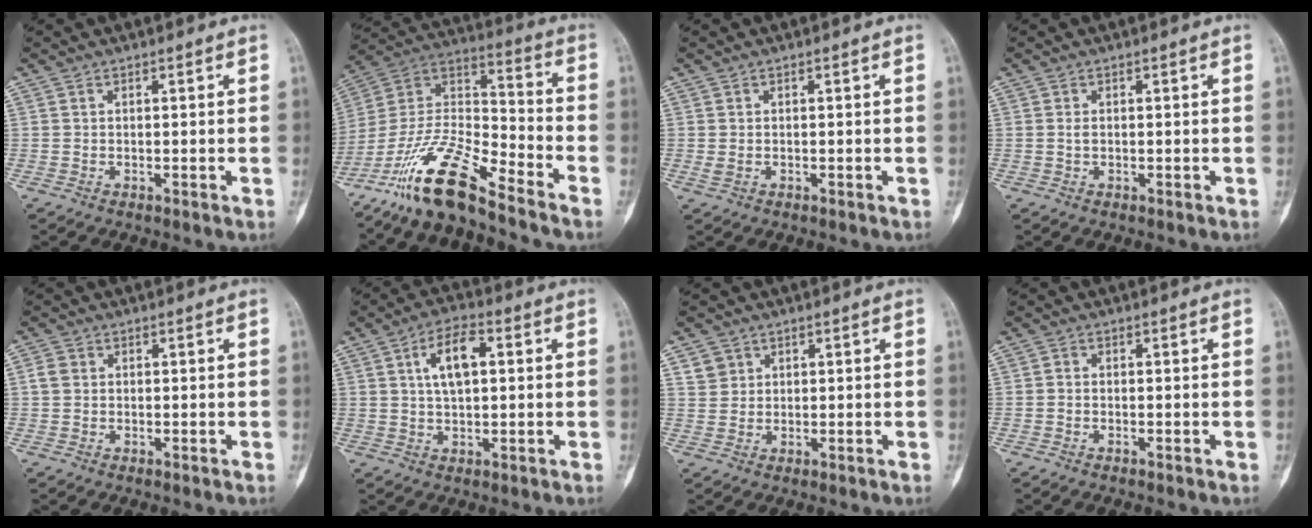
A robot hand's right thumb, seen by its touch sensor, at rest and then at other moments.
{"total": 16.8, "force": [-12.8, 3.4, 10.3], "torque": [-0.202, 0.076, -0.245]}
{"total": 1.0, "force": [-0.1, 0.7, 0.7], "torque": [-0.020, 0.002, 0.002]}
{"total": 0.7, "force": [0.1, 0.4, 0.6], "torque": [-0.008, 0.000, 0.002]}
{"total": 2.2, "force": [0.4, 1.8, 1.1], "torque": [-0.018, 0.004, 0.008]}
{"total": 8.0, "force": [2.1, 3.8, 6.7], "torque": [-0.117, 0.009, 0.032]}
{"total": 3.1, "force": [1.7, 2.5, 0.4], "torque": [0.012, -0.009, 0.030]}
{"total": 0.0}